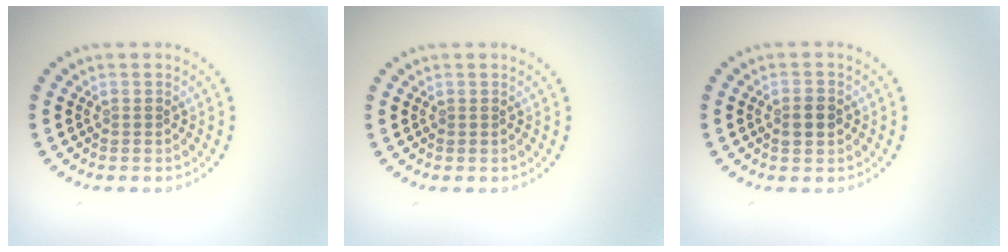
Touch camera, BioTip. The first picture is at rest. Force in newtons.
{"total": 0.0}
{"total": 2.3, "press": 2.3, "slide": 0.0}